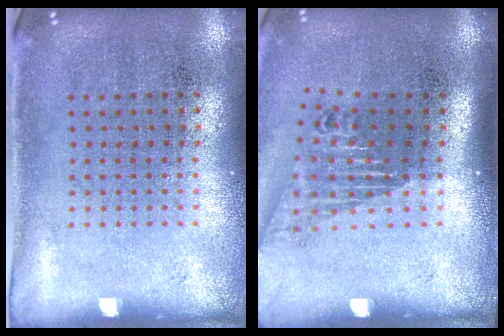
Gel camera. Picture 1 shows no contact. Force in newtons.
{"total": 1.7, "press": 1.3, "slide": 1.2}